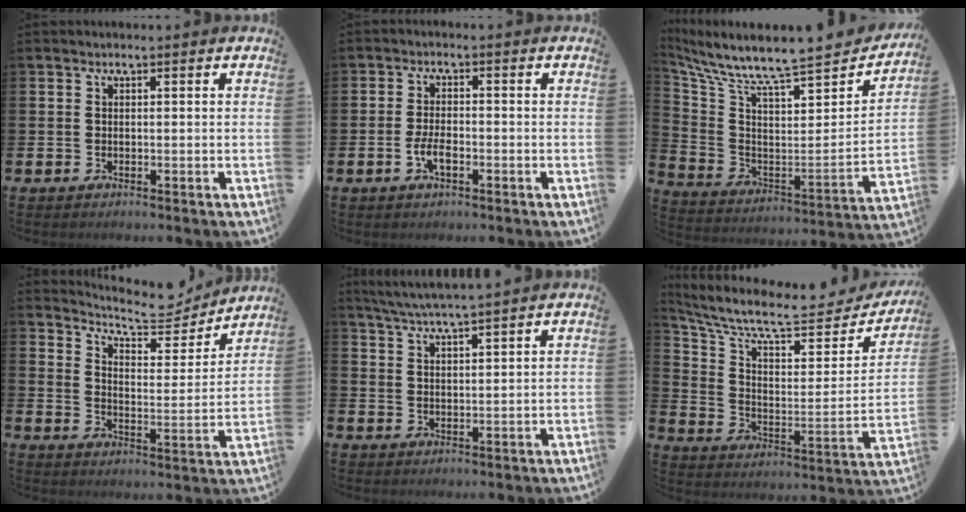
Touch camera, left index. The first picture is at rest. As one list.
[{"total": 3.2, "force": [-1.0, 1.4, 2.7], "torque": [-0.052, 0.000, -0.020]}, {"total": 8.2, "force": [7.2, 1.0, 3.7], "torque": [-0.102, -0.075, 0.110]}, {"total": 7.3, "force": [6.9, 1.7, 1.8], "torque": [-0.054, -0.053, 0.117]}, {"total": 4.5, "force": [4.3, -0.6, 1.1], "torque": [-0.038, -0.017, 0.079]}, {"total": 8.4, "force": [7.1, 2.5, 3.8], "torque": [-0.098, -0.060, 0.113]}]